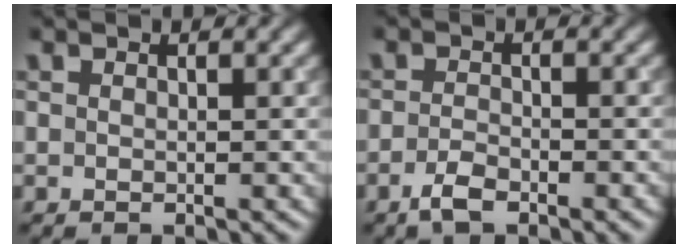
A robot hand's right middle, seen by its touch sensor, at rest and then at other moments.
{"total": 2.7, "force": [-1.7, 0.8, 1.9], "torque": [-0.039, -0.001, -0.036]}